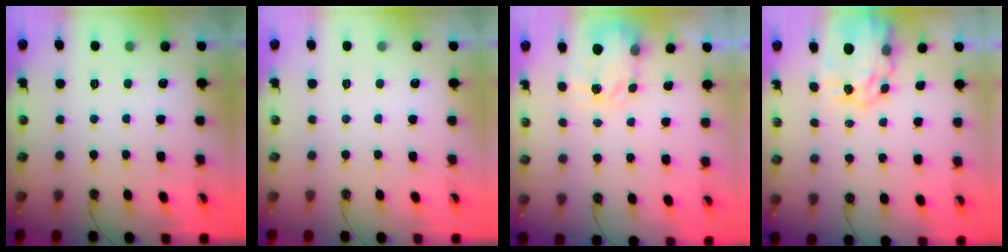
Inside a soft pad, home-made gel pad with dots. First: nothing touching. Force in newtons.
{"total": 0.0}
{"total": 3.5, "press": 3.4, "slide": 0.6}
{"total": 9.9, "press": 9.9, "slide": 0.8}